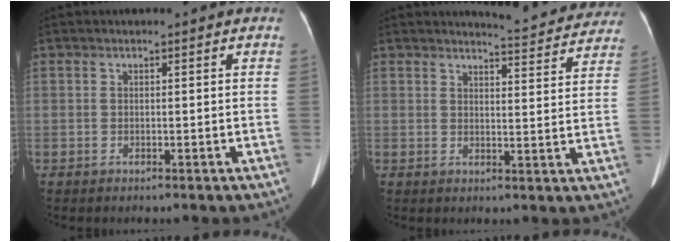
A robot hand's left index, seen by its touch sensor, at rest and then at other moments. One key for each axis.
{"total": 10.1, "fx": 9.9, "fy": 1.3, "fz": 1.4, "tx": -0.007, "ty": -0.023, "tz": 0.101}